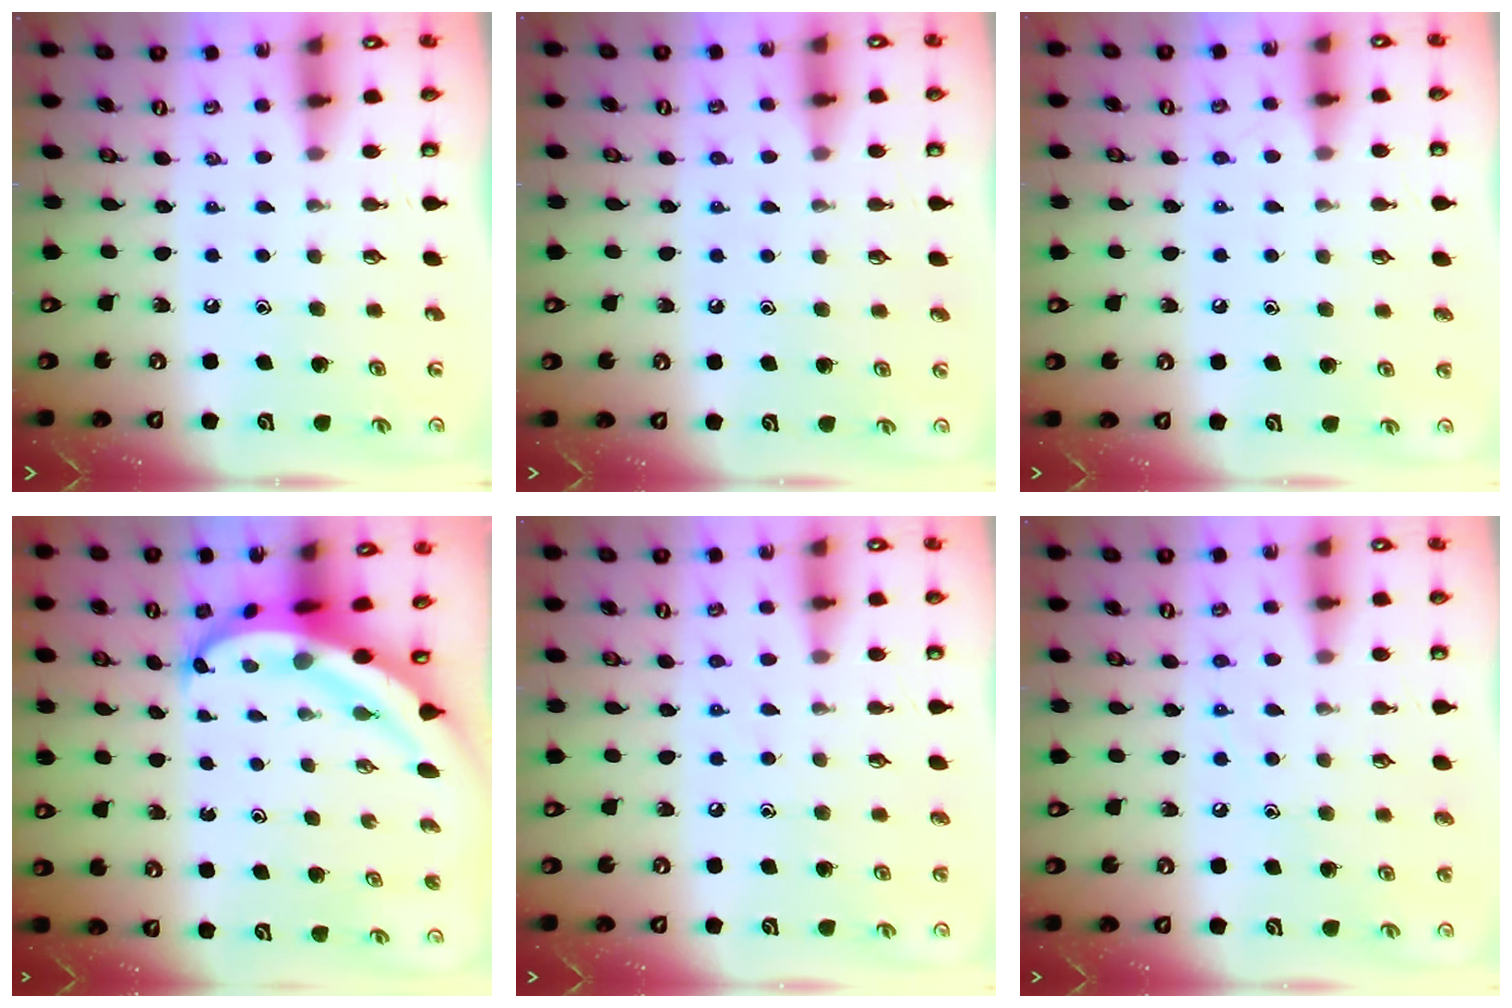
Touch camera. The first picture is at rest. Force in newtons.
{"total": 3.9, "press": 3.8, "slide": 0.5}
{"total": 4.2, "press": 4.2, "slide": 0.5}
{"total": 7.3, "press": 7.2, "slide": 0.9}
{"total": 5.7, "press": 5.6, "slide": 0.6}
{"total": 6.1, "press": 6.1, "slide": 0.7}